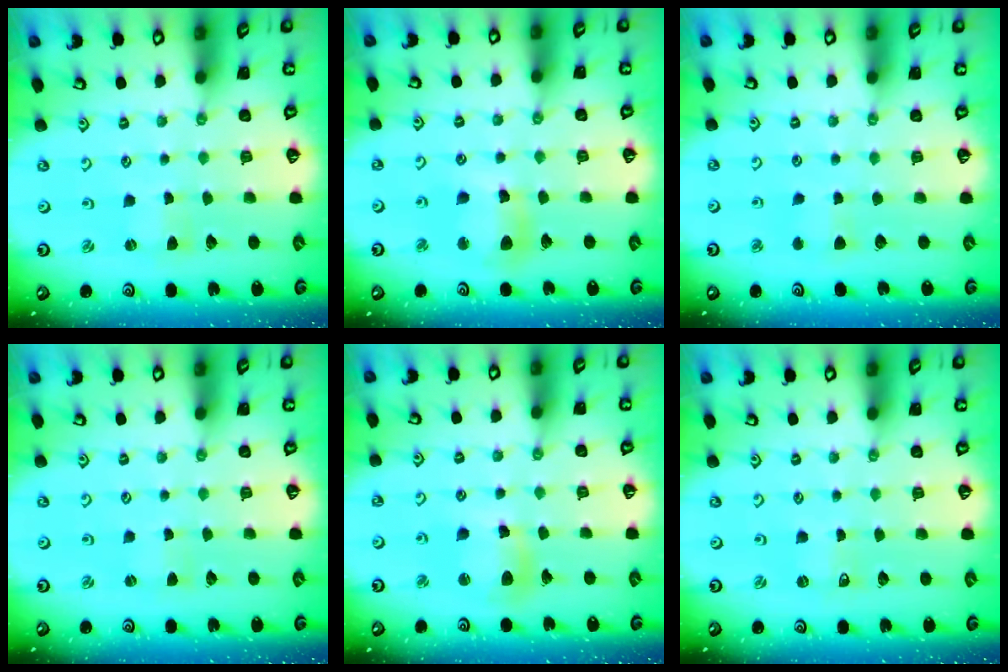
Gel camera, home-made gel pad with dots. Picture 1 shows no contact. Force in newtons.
{"total": 10.3, "press": 10.3, "slide": 1.3}
{"total": 2.7, "press": 2.6, "slide": 0.8}
{"total": 1.0, "press": 1.0, "slide": 0.1}
{"total": 10.4, "press": 10.3, "slide": 1.2}
{"total": 0.0}